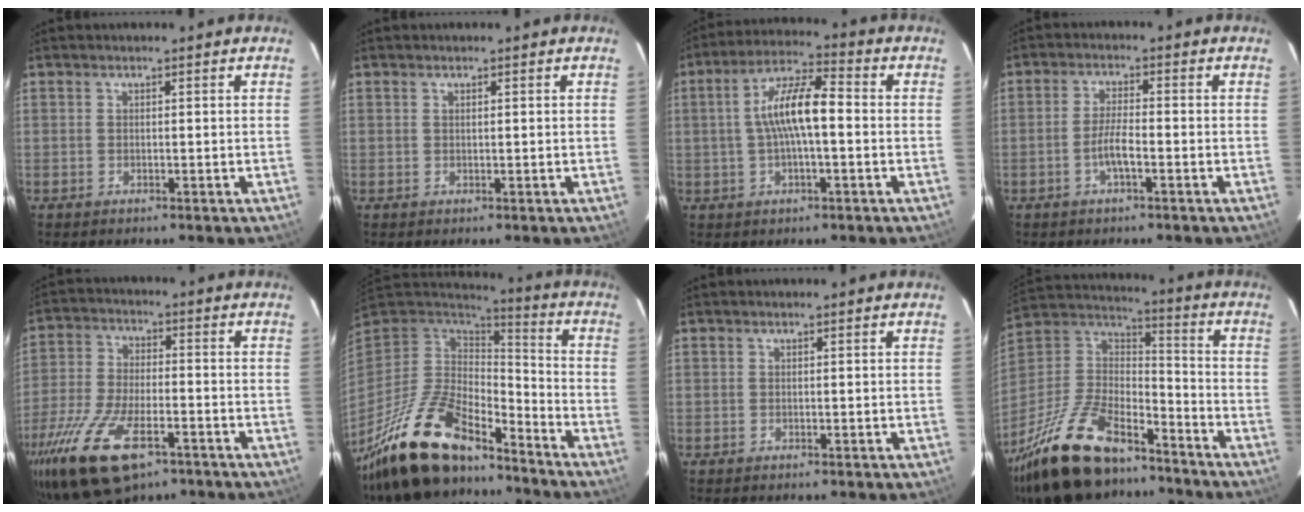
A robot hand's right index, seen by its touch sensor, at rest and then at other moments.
{"total": 0.0}
{"total": 10.0, "force": [-0.4, 2.6, 9.6], "torque": [-0.183, 0.018, -0.008]}
{"total": 4.0, "force": [-1.8, 0.5, 3.5], "torque": [-0.073, 0.002, -0.035]}
{"total": 19.5, "force": [-11.5, 8.3, 13.4], "torque": [-0.295, -0.052, -0.206]}
{"total": 21.7, "force": [-16.1, 7.3, 12.5], "torque": [-0.252, -0.031, -0.288]}
{"total": 0.0}
{"total": 26.8, "force": [-19.3, 11.0, 15.0], "torque": [-0.313, -0.006, -0.325]}